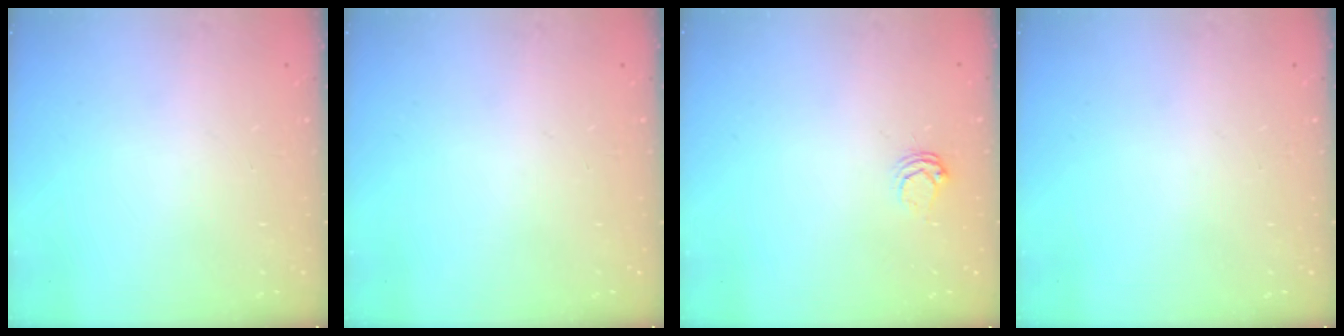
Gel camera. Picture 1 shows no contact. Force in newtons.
{"total": 0.0}
{"total": 3.7, "press": 3.7, "slide": 0.5}
{"total": 0.0}